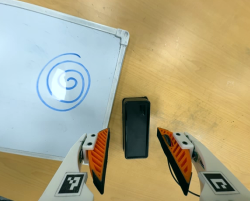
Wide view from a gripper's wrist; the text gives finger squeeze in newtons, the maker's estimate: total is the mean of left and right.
{"total": 0.0}